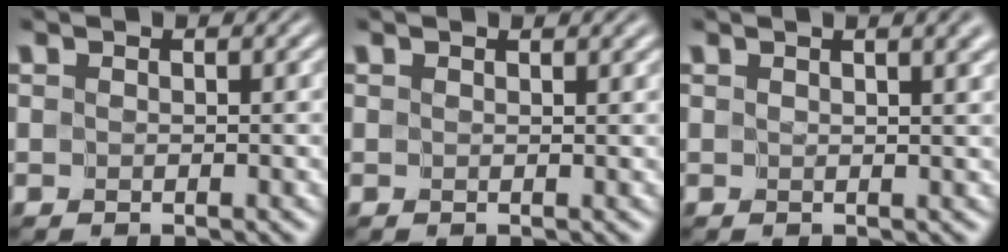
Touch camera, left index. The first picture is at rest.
{"total": 1.6, "force": [1.3, 0.4, 0.8], "torque": [-0.004, -0.003, 0.010]}
{"total": 6.4, "force": [3.5, 2.8, 4.7], "torque": [-0.018, 0.031, 0.015]}